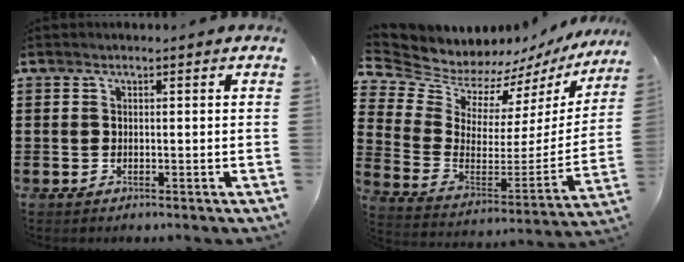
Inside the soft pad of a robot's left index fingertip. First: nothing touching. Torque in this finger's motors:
{"motor_torque": [1.73, -0.41, 0.61, 0.01]}